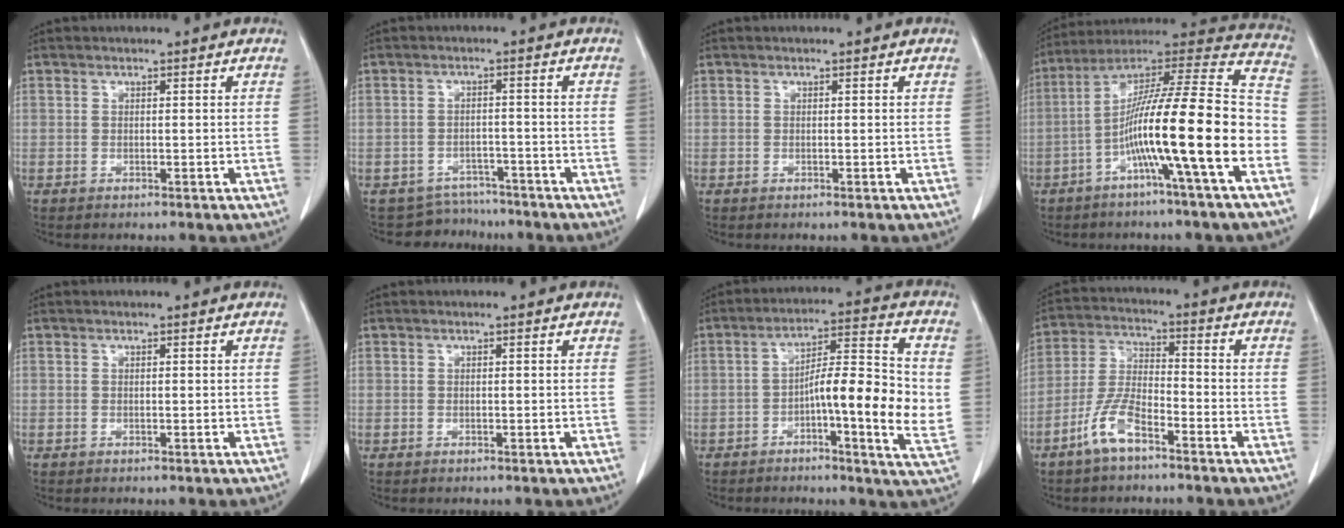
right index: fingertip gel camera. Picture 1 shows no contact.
{"total": 5.1, "force": [-4.6, 1.9, -1.2], "torque": [0.020, 0.020, -0.066]}
{"total": 0.0}
{"total": 20.1, "force": [-6.3, -0.5, 19.1], "torque": [-0.306, 0.010, -0.115]}
{"total": 0.0}
{"total": 0.0}
{"total": 14.0, "force": [-1.4, 1.7, 13.9], "torque": [-0.208, 0.010, -0.026]}
{"total": 7.7, "force": [-5.0, 2.1, 5.6], "torque": [-0.127, -0.001, -0.101]}